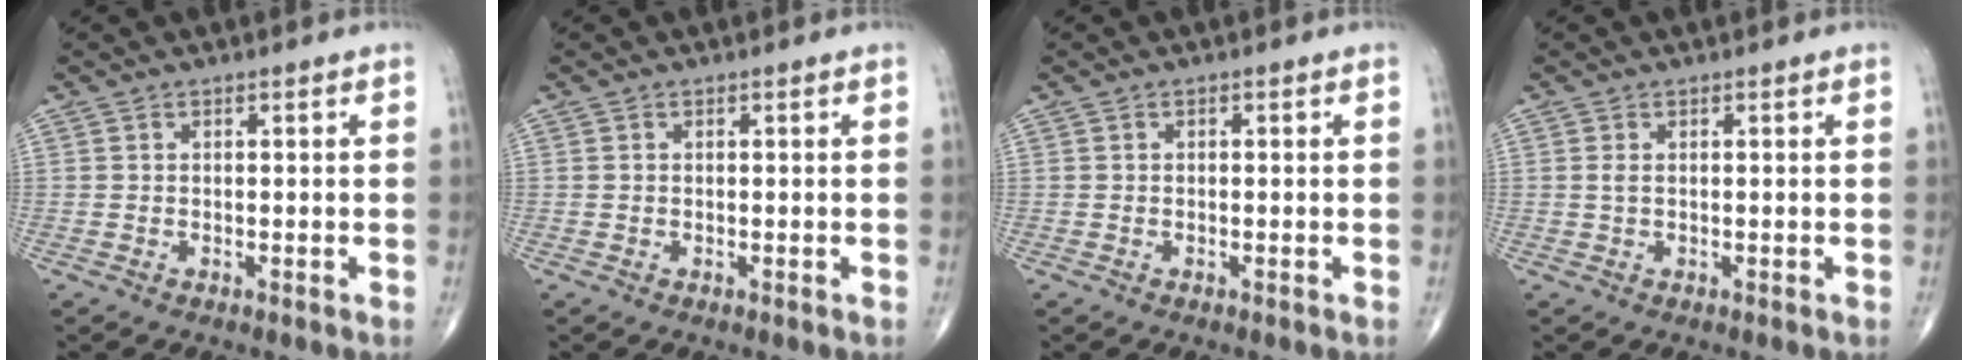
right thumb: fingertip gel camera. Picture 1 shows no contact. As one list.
[{"total": 0.0}, {"total": 0.0}, {"total": 0.8, "force": [0.2, 0.4, 0.7], "torque": [-0.018, 0.003, 0.005]}]